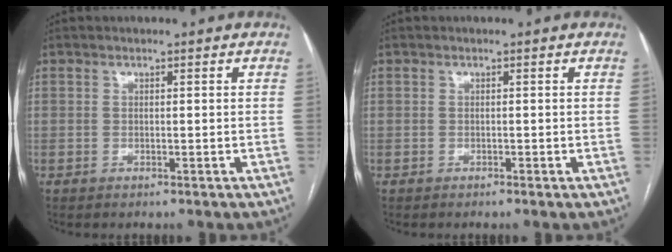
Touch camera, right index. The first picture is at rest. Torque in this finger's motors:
{"motor_torque": [-0.34, 0.04, -0.82, -0.21]}